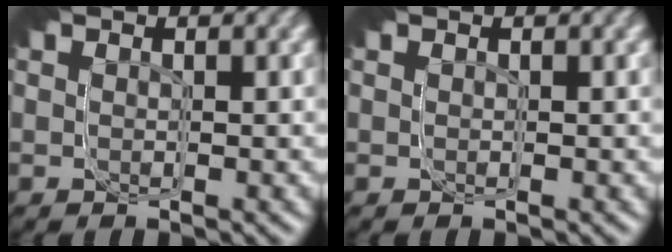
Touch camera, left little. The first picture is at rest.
{"total": 0.0}